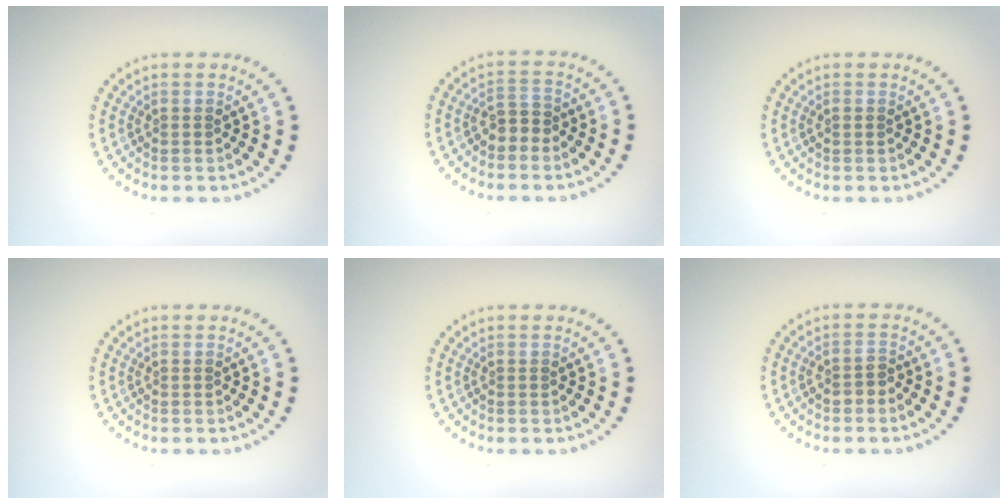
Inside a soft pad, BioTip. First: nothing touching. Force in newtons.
{"total": 1.8, "press": 1.6, "slide": 0.9}
{"total": 0.7, "press": 0.7, "slide": 0.0}
{"total": 0.0}
{"total": 0.0}
{"total": 1.4, "press": 1.3, "slide": 0.6}